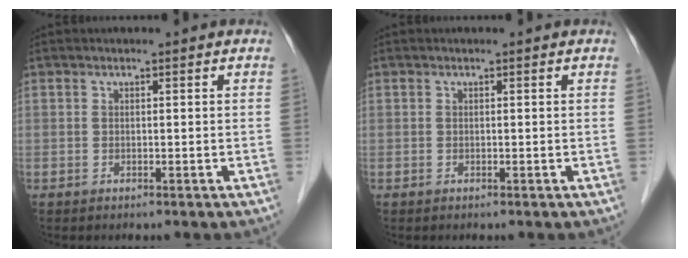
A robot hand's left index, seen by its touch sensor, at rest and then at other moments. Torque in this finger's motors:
{"motor_torque": [0.00, 0.00, -0.03, 0.00]}